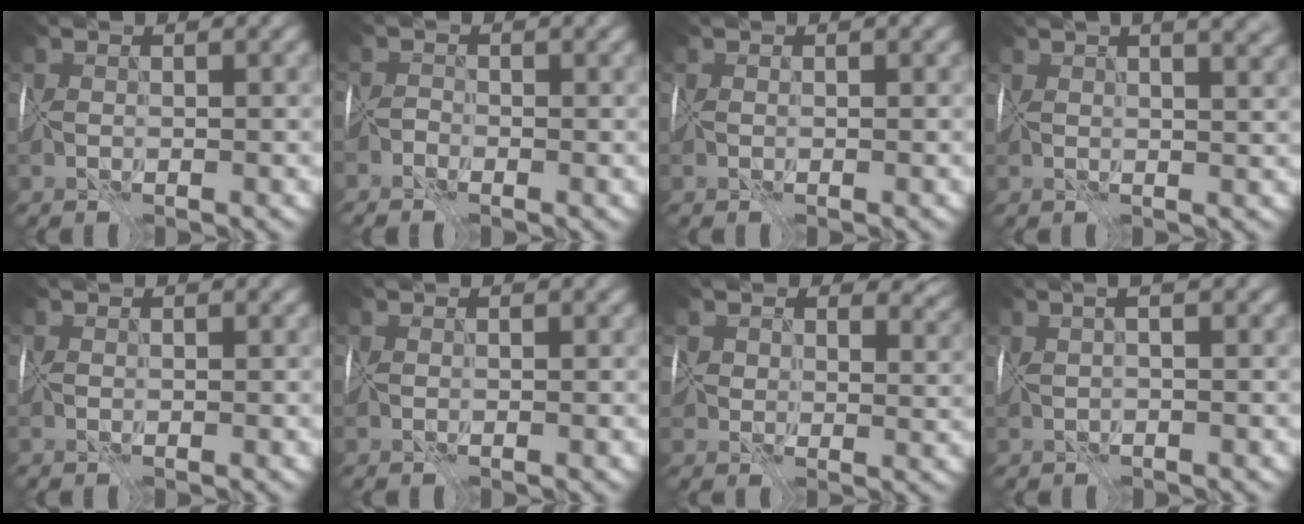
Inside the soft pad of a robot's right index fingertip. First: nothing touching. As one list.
[{"total": 1.0, "force": [-0.8, -0.5, -0.3], "torque": [0.004, 0.005, -0.021]}, {"total": 0.0}, {"total": 8.8, "force": [4.4, 4.0, 6.4], "torque": [-0.090, 0.039, 0.056]}, {"total": 0.0}, {"total": 0.0}, {"total": 6.7, "force": [3.9, 4.7, 2.8], "torque": [-0.053, 0.014, 0.062]}, {"total": 1.9, "force": [0.8, -0.1, 1.7], "torque": [-0.029, 0.002, 0.022]}]